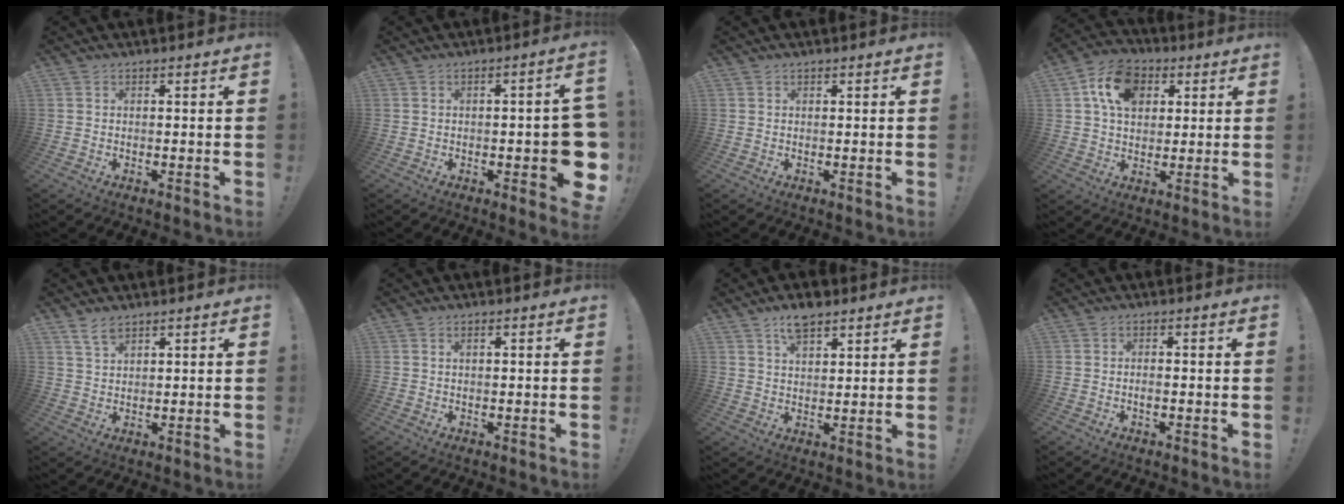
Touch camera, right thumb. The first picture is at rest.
{"total": 7.8, "force": [-1.8, 2.5, 7.2], "torque": [-0.082, 0.001, -0.023]}
{"total": 0.6, "force": [0.6, 0.0, -0.1], "torque": [0.010, -0.004, 0.010]}
{"total": 14.0, "force": [4.7, 10.7, 7.9], "torque": [-0.120, -0.004, 0.090]}
{"total": 4.2, "force": [3.3, 1.7, 2.0], "torque": [-0.032, -0.015, 0.061]}
{"total": 0.9, "force": [0.4, 0.2, 0.7], "torque": [-0.013, 0.000, 0.007]}
{"total": 7.0, "force": [5.0, 3.2, 3.7], "torque": [-0.053, -0.021, 0.090]}
{"total": 1.3, "force": [-0.7, 0.5, 1.0], "torque": [-0.011, -0.002, -0.014]}